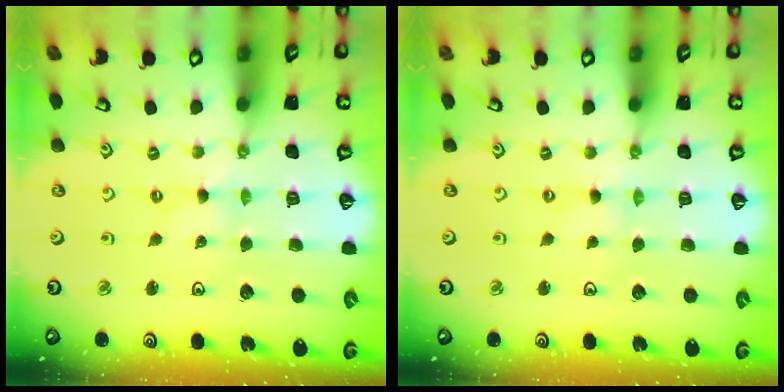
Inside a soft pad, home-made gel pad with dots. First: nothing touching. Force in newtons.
{"total": 0.0}